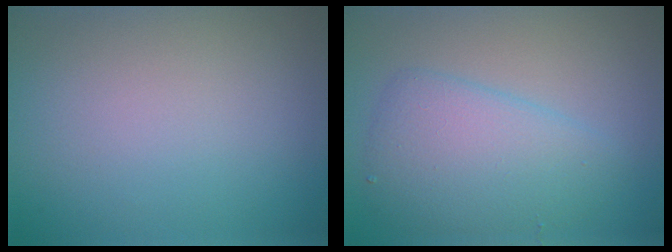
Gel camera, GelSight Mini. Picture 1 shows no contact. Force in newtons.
{"total": 4.8, "press": 4.8, "slide": 0.0}